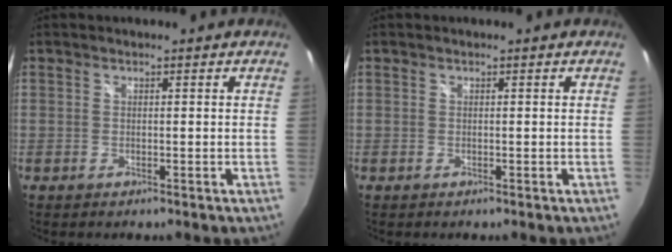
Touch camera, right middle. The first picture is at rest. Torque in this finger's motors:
{"motor_torque": [0.00, 0.00, 0.00, -0.01]}